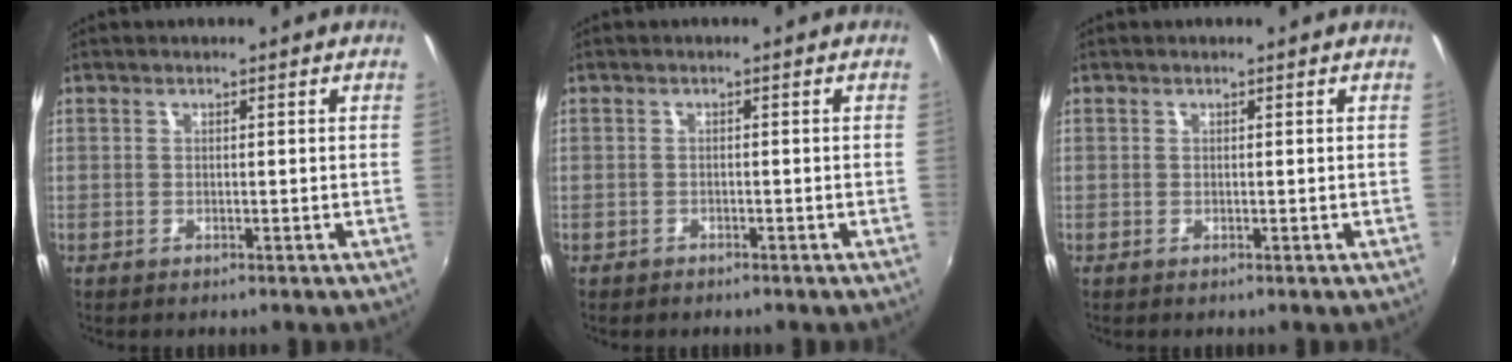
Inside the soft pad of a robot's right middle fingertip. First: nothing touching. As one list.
[{"total": 1.4, "force": [-1.1, 0.8, 0.2], "torque": [-0.009, -0.002, -0.017]}, {"total": 0.0}]